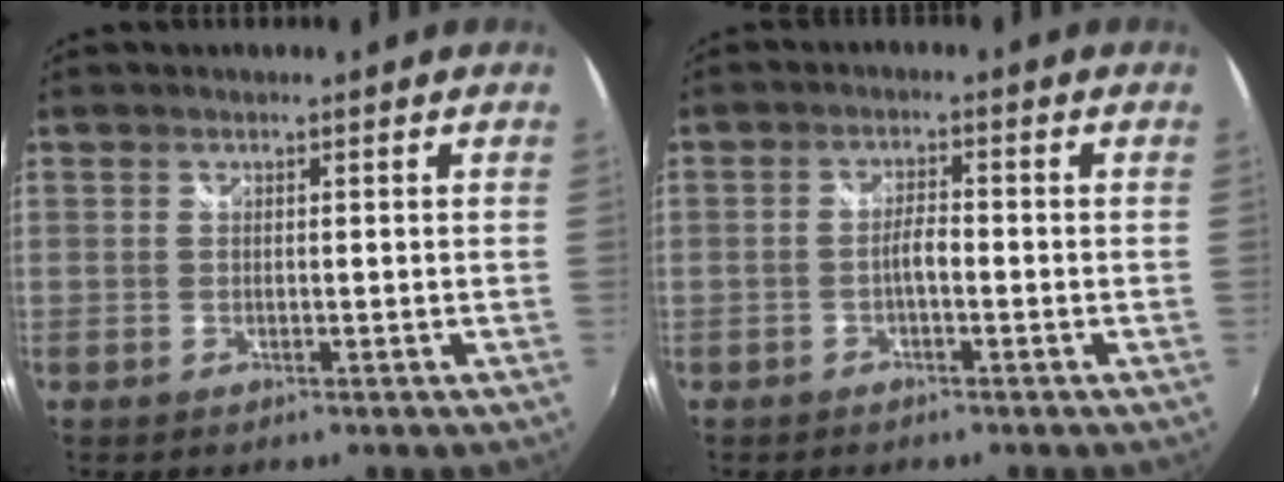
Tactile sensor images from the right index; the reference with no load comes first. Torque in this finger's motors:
{"motor_torque": [0.48, -0.16, 0.24, 0.07]}